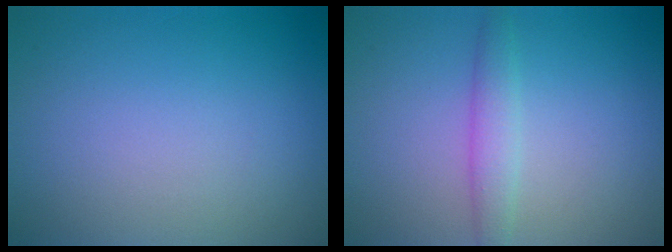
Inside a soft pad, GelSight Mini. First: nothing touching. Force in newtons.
{"total": 2.2, "press": 2.2, "slide": 0.1}